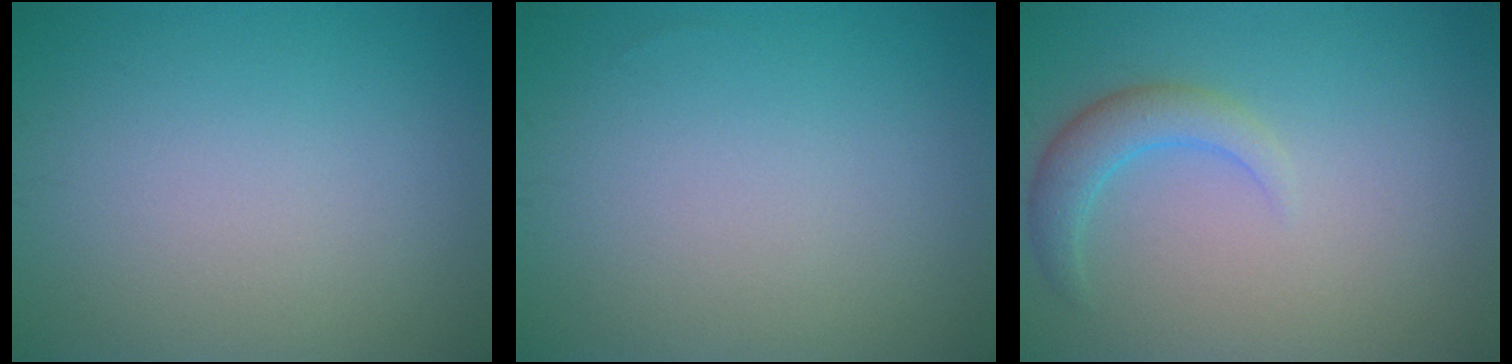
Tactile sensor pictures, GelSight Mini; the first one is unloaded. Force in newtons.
{"total": 0.0}
{"total": 2.8, "press": 2.8, "slide": 0.3}